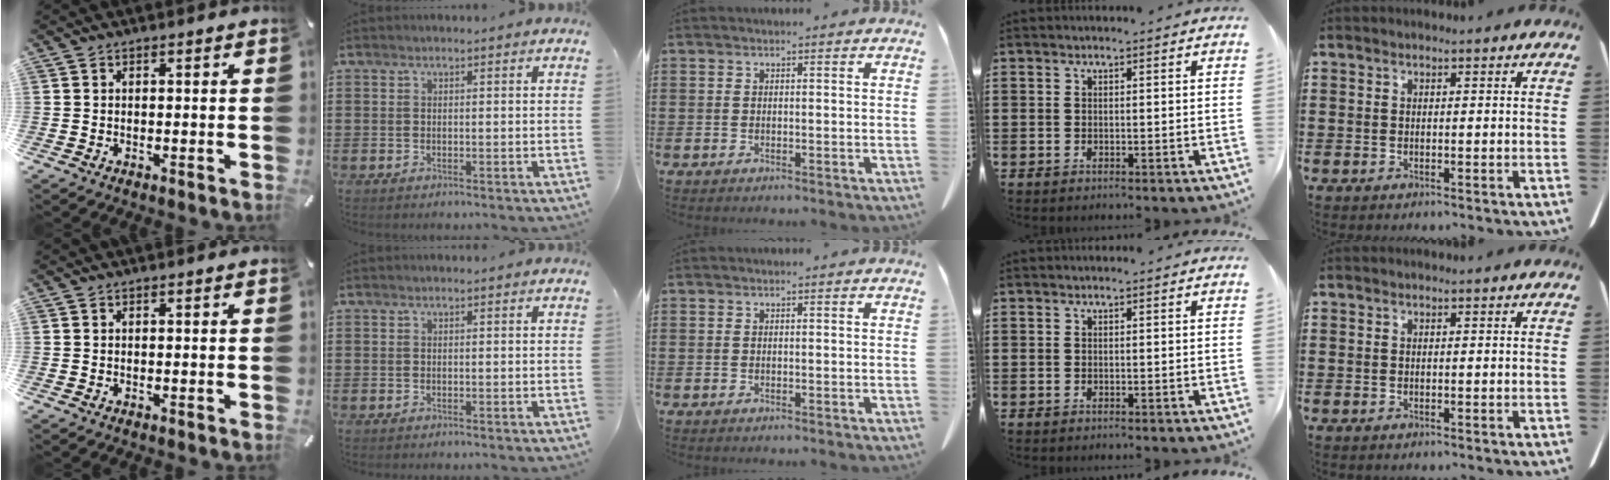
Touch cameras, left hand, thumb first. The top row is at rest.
{}